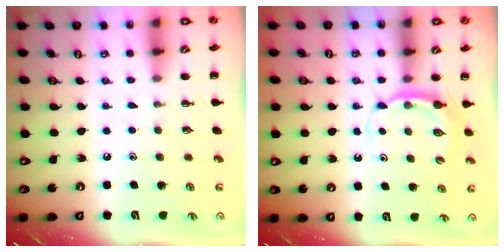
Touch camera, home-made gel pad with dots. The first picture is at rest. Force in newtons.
{"total": 5.6, "press": 5.6, "slide": 0.2}